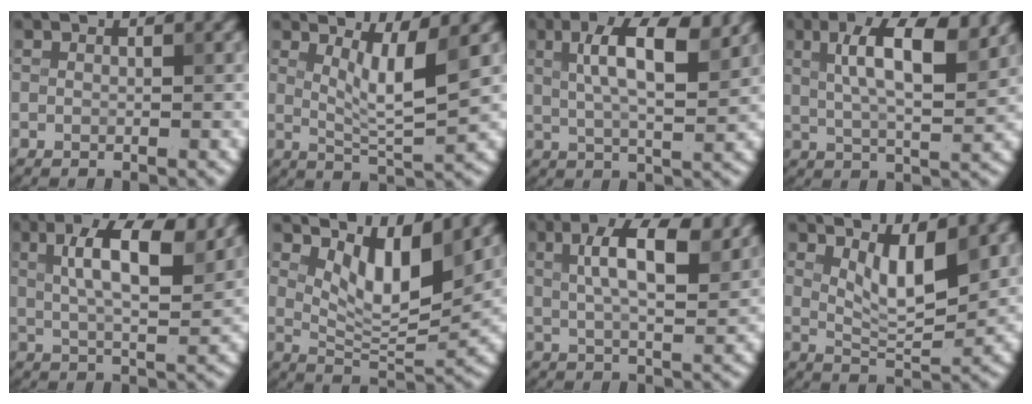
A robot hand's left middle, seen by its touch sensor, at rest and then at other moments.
{"total": 4.3, "force": [1.8, 0.8, 3.8], "torque": [-0.065, -0.010, 0.034]}
{"total": 7.6, "force": [2.7, 2.4, 6.7], "torque": [-0.112, 0.007, 0.044]}
{"total": 8.4, "force": [3.1, 2.6, 7.4], "torque": [-0.123, 0.009, 0.051]}
{"total": 8.5, "force": [3.1, 2.8, 7.4], "torque": [-0.121, 0.007, 0.052]}
{"total": 5.9, "force": [2.8, 2.3, 4.6], "torque": [-0.081, -0.013, 0.050]}
{"total": 7.4, "force": [2.6, 2.6, 6.4], "torque": [-0.106, 0.006, 0.042]}
{"total": 5.0, "force": [1.9, 1.7, 4.3], "torque": [-0.076, -0.005, 0.038]}